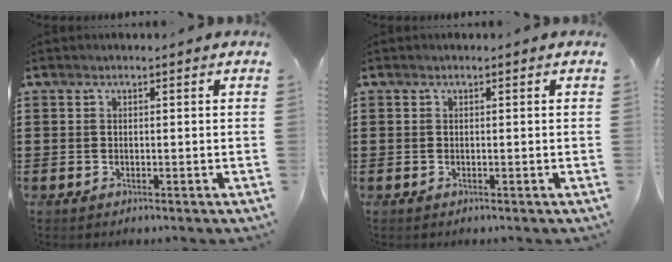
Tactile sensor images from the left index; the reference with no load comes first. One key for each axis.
{"total": 0.0}